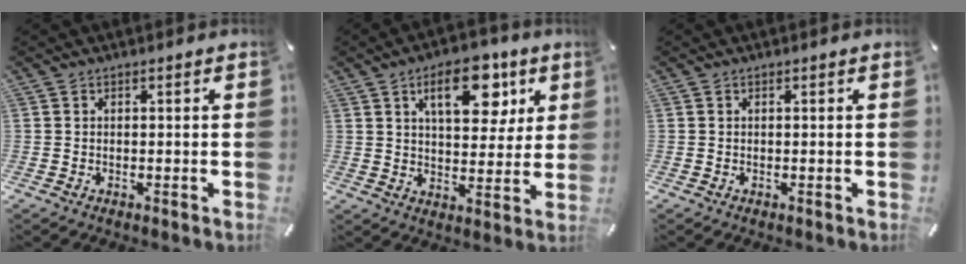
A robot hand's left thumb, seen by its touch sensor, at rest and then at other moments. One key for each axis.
{"total": 14.1, "fx": 6.8, "fy": 7.7, "fz": 9.7, "tx": -0.119, "ty": -0.021, "tz": 0.109}
{"total": 0.0}